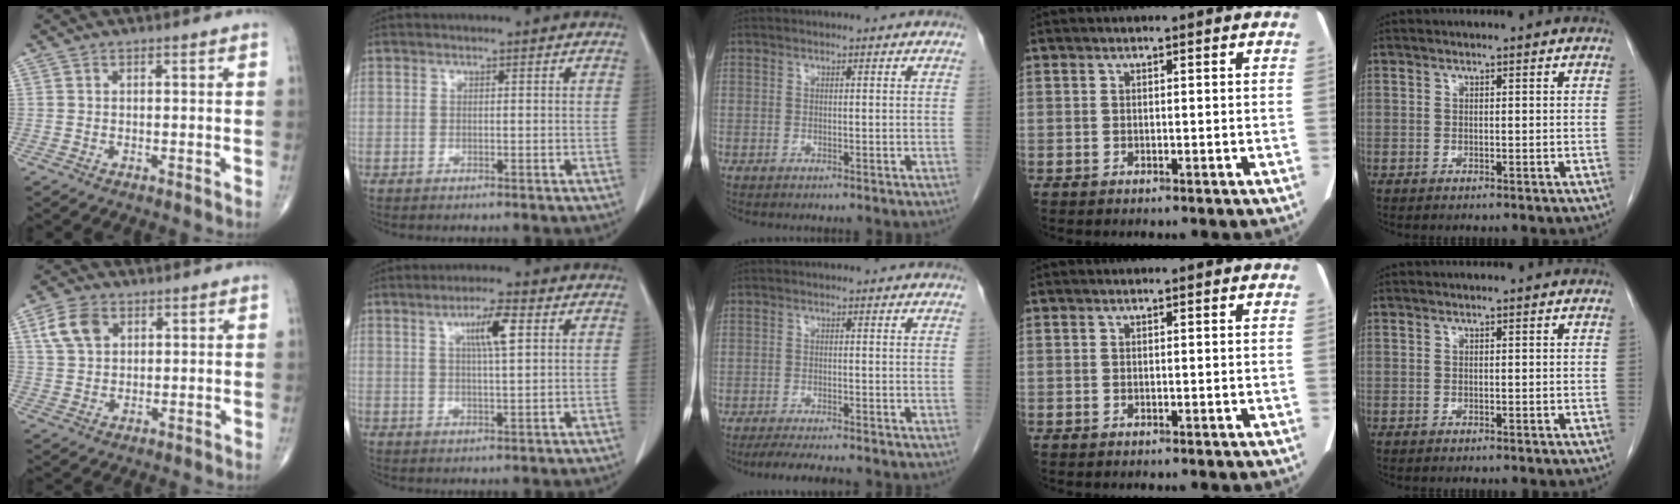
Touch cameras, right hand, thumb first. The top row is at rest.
{"thumb": {"total": 6.9, "force": [2.8, 4.7, 4.2], "torque": [-0.068, -0.003, 0.056]}, "index": {"total": 5.6, "force": [2.0, 0.5, 5.2], "torque": [-0.091, 0.003, 0.035]}, "middle": {"total": 5.6, "force": [-4.9, 0.4, 2.8], "torque": [-0.045, -0.016, -0.076]}}